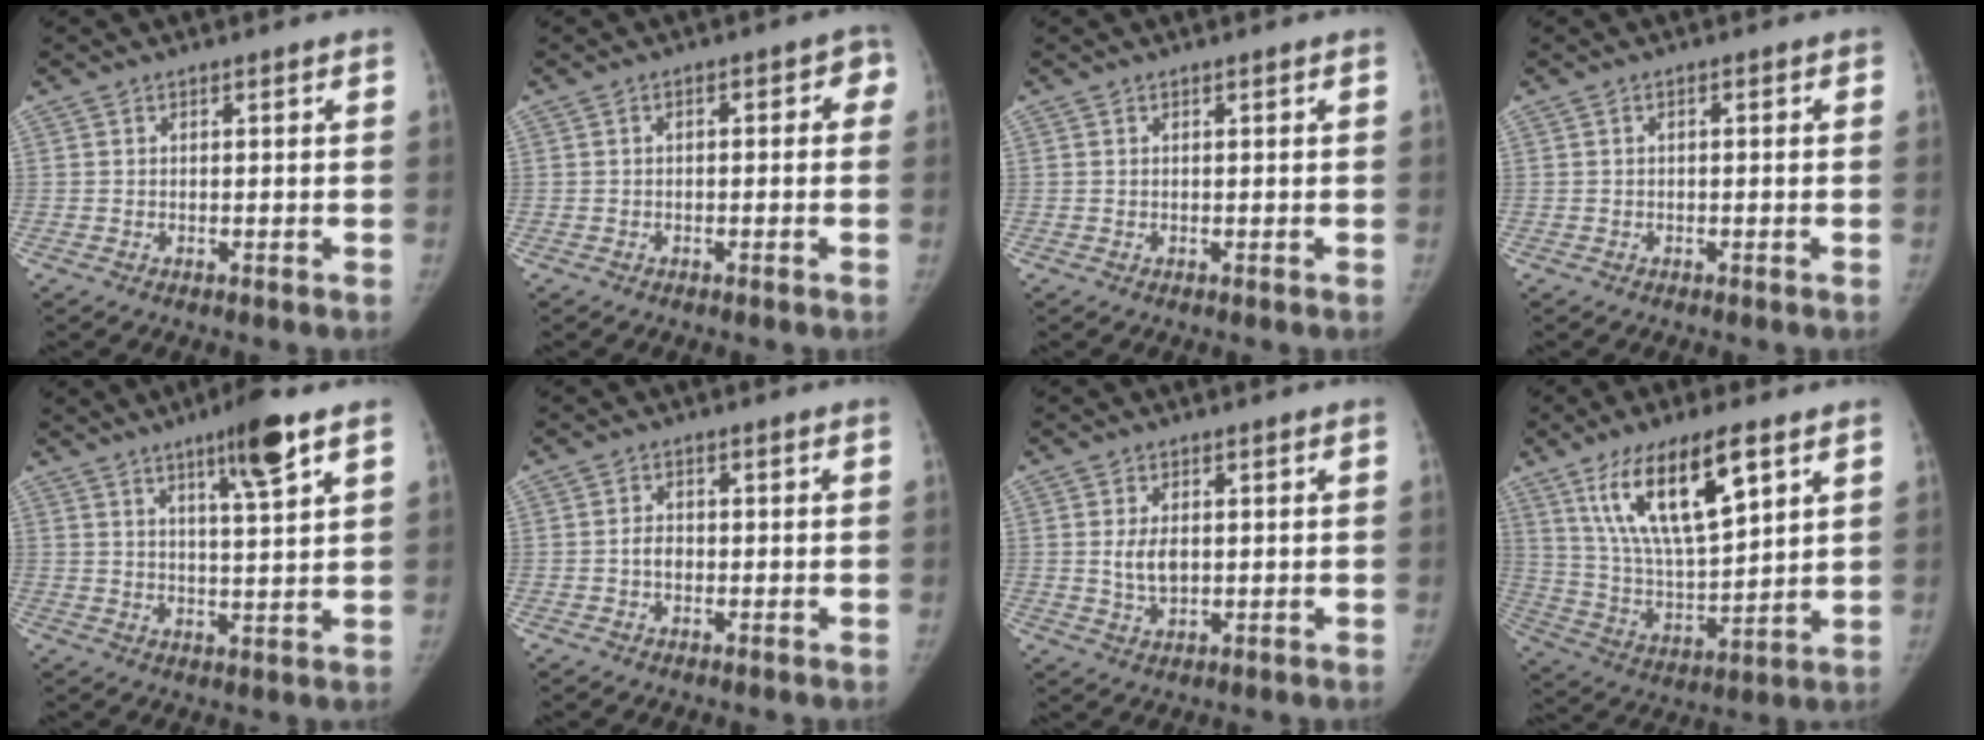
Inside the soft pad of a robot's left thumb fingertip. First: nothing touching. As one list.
[{"total": 3.4, "force": [-0.1, 2.0, 2.7], "torque": [-0.010, 0.021, -0.009]}, {"total": 0.0}, {"total": 0.6, "force": [0.0, 0.4, 0.5], "torque": [-0.001, 0.002, -0.004]}, {"total": 9.1, "force": [5.3, 1.0, 7.3], "torque": [-0.110, -0.028, 0.084]}, {"total": 2.2, "force": [-0.4, 1.6, 1.3], "torque": [-0.016, 0.008, -0.009]}, {"total": 4.4, "force": [0.4, 2.6, 3.5], "torque": [-0.063, -0.007, 0.013]}, {"total": 18.4, "force": [9.3, 6.1, 14.7], "torque": [-0.245, -0.034, 0.178]}]